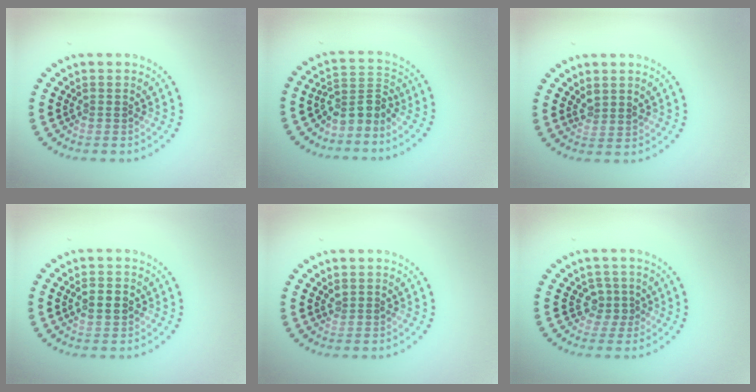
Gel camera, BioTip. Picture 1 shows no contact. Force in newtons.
{"total": 3.1, "press": 2.2, "slide": 2.2}
{"total": 1.3, "press": 1.1, "slide": 0.7}
{"total": 3.1, "press": 3.1, "slide": 0.2}
{"total": 0.8, "press": 0.8, "slide": 0.1}
{"total": 1.8, "press": 1.3, "slide": 1.3}